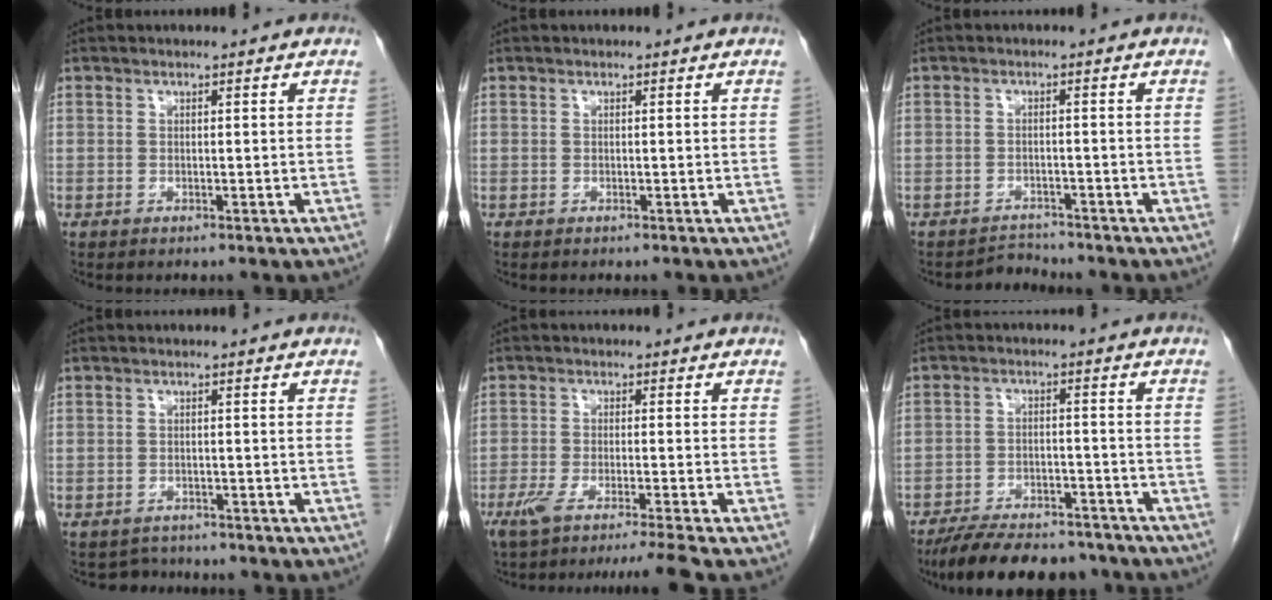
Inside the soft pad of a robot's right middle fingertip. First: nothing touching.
{"total": 0.0}
{"total": 2.3, "force": [-2.0, 0.1, -1.1], "torque": [0.024, -0.006, -0.031]}
{"total": 2.3, "force": [-2.0, 0.9, -0.6], "torque": [0.007, -0.002, -0.031]}
{"total": 9.5, "force": [-7.8, -1.8, 5.2], "torque": [-0.064, -0.024, -0.121]}
{"total": 13.9, "force": [-12.1, 4.3, 5.4], "torque": [-0.081, 0.002, -0.175]}